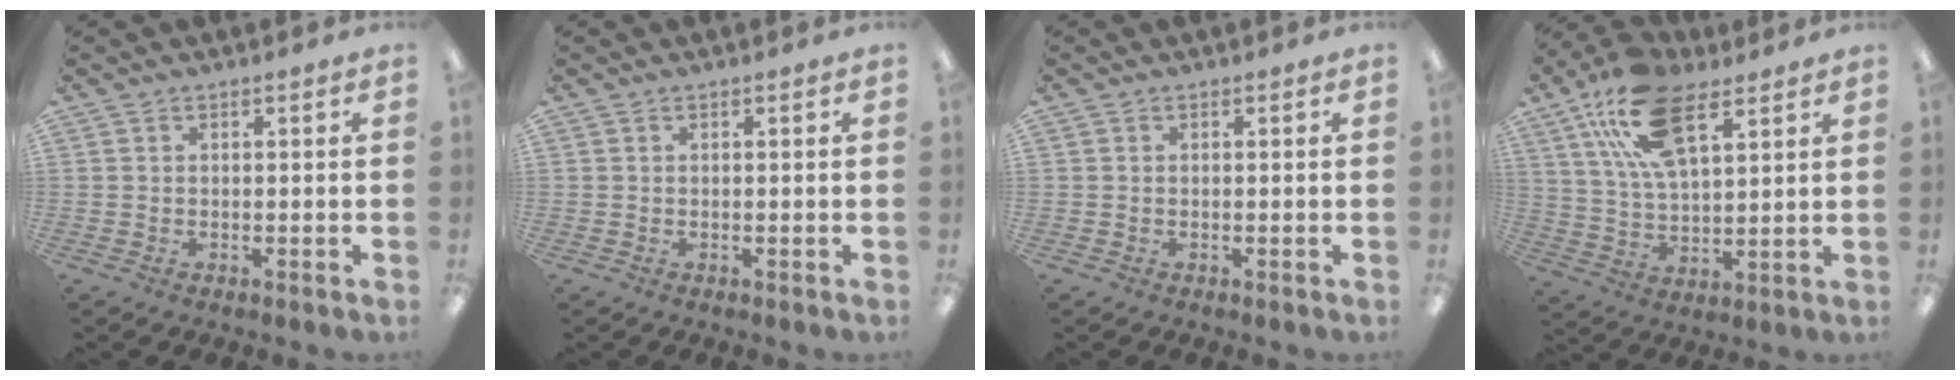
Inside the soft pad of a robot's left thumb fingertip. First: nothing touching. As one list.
[{"total": 0.0}, {"total": 0.0}, {"total": 17.9, "force": [10.0, 8.6, 12.0], "torque": [-0.234, -0.018, 0.180]}]